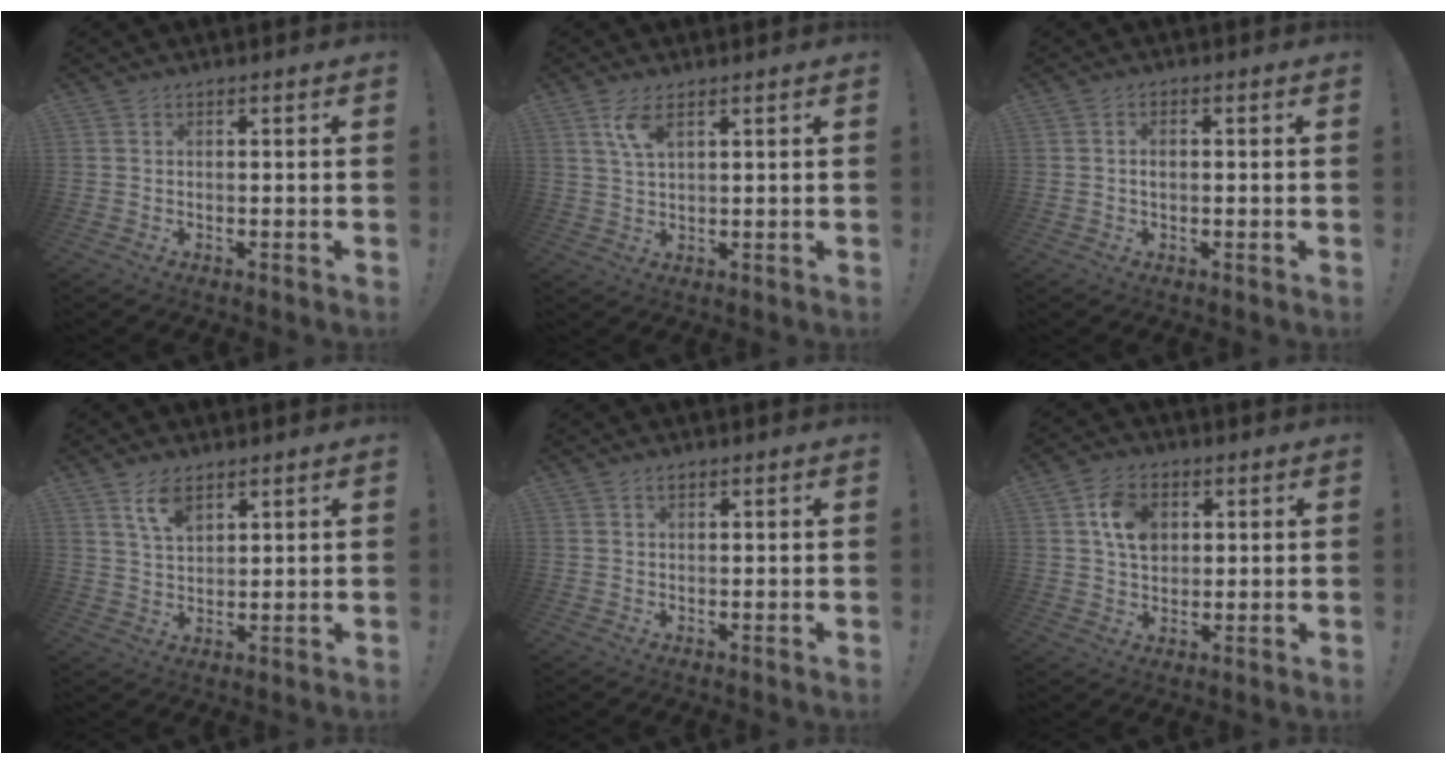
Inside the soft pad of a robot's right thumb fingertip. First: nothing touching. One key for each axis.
{"total": 5.5, "fx": 2.8, "fy": 2.0, "fz": 4.3, "tx": -0.081, "ty": -0.002, "tz": 0.048}
{"total": 1.3, "fx": -0.1, "fy": 0.6, "fz": 1.1, "tx": -0.023, "ty": 0.003, "tz": -0.003}
{"total": 6.8, "fx": 4.3, "fy": 3.0, "fz": 4.2, "tx": -0.076, "ty": -0.016, "tz": 0.077}
{"total": 1.2, "fx": 0.8, "fy": 0.5, "fz": 0.7, "tx": -0.009, "ty": -0.001, "tz": 0.014}
{"total": 9.6, "fx": 3.0, "fy": 7.2, "fz": 5.7, "tx": -0.094, "ty": 0.009, "tz": 0.059}